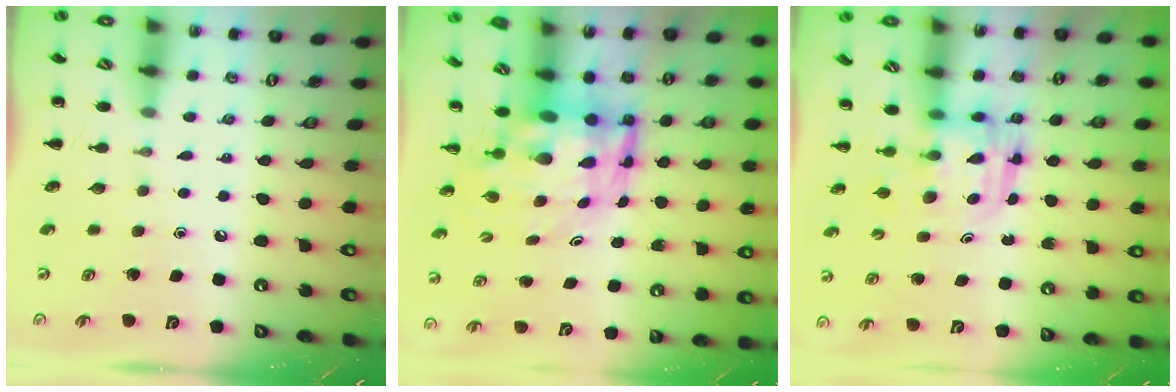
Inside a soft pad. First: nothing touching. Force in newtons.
{"total": 7.4, "press": 7.1, "slide": 2.2}
{"total": 3.0, "press": 3.0, "slide": 0.3}